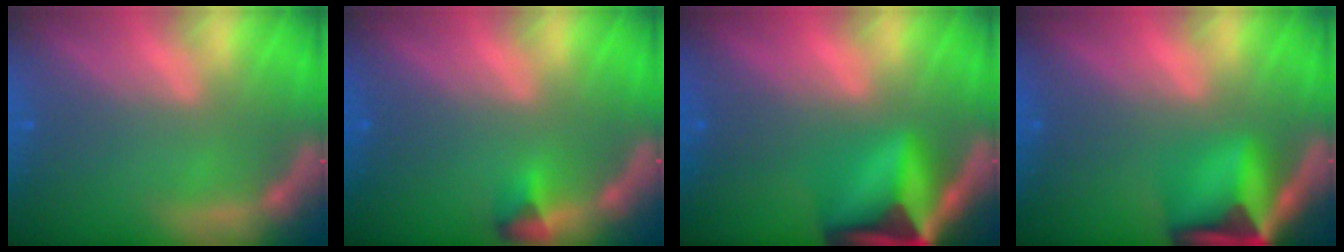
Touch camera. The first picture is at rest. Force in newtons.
{"total": 1.4}
{"total": 10.0}
{"total": 8.1}